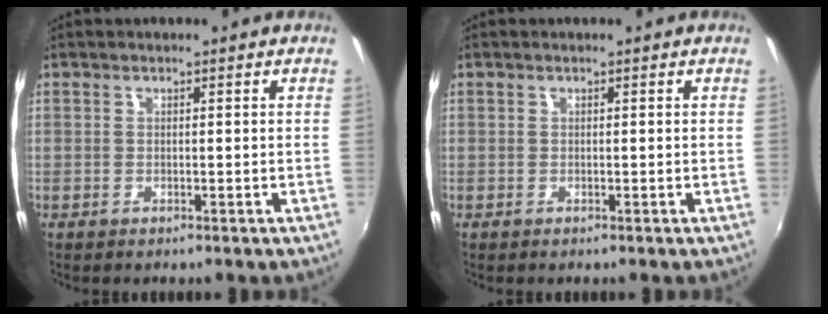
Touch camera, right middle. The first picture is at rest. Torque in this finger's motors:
{"motor_torque": [-0.06, -0.04, 0.00, 0.00]}